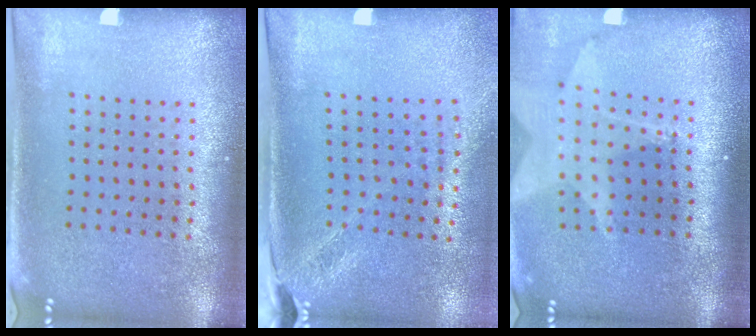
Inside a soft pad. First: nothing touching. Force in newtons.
{"total": 1.8, "press": 1.5, "slide": 1.1}
{"total": 1.8, "press": 1.5, "slide": 1.0}